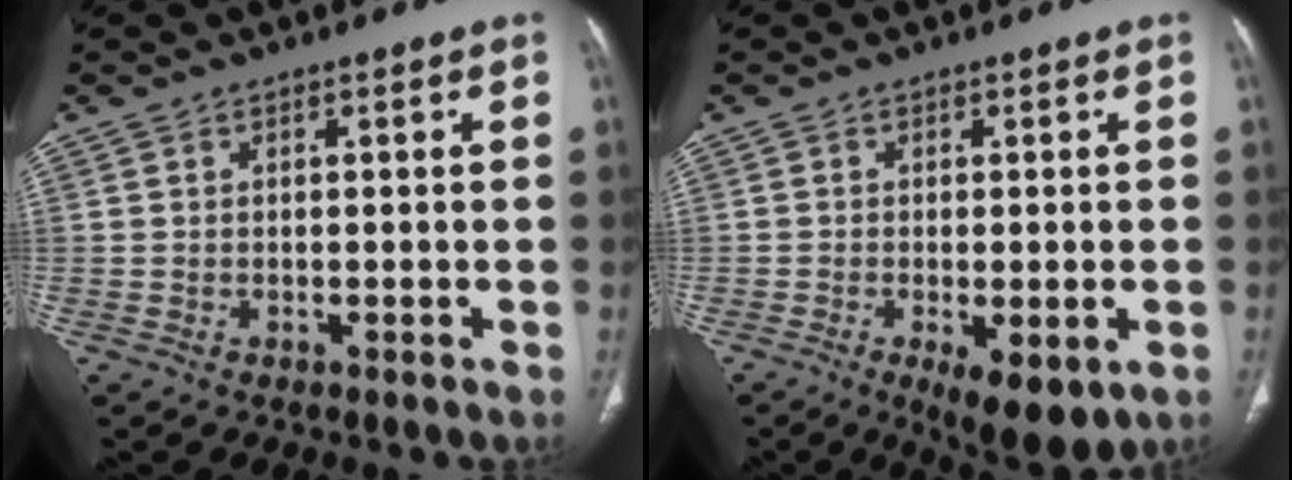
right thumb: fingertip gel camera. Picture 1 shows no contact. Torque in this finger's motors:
{"motor_torque": [-0.43, 0.65, -0.13, 0.03, 0.01]}